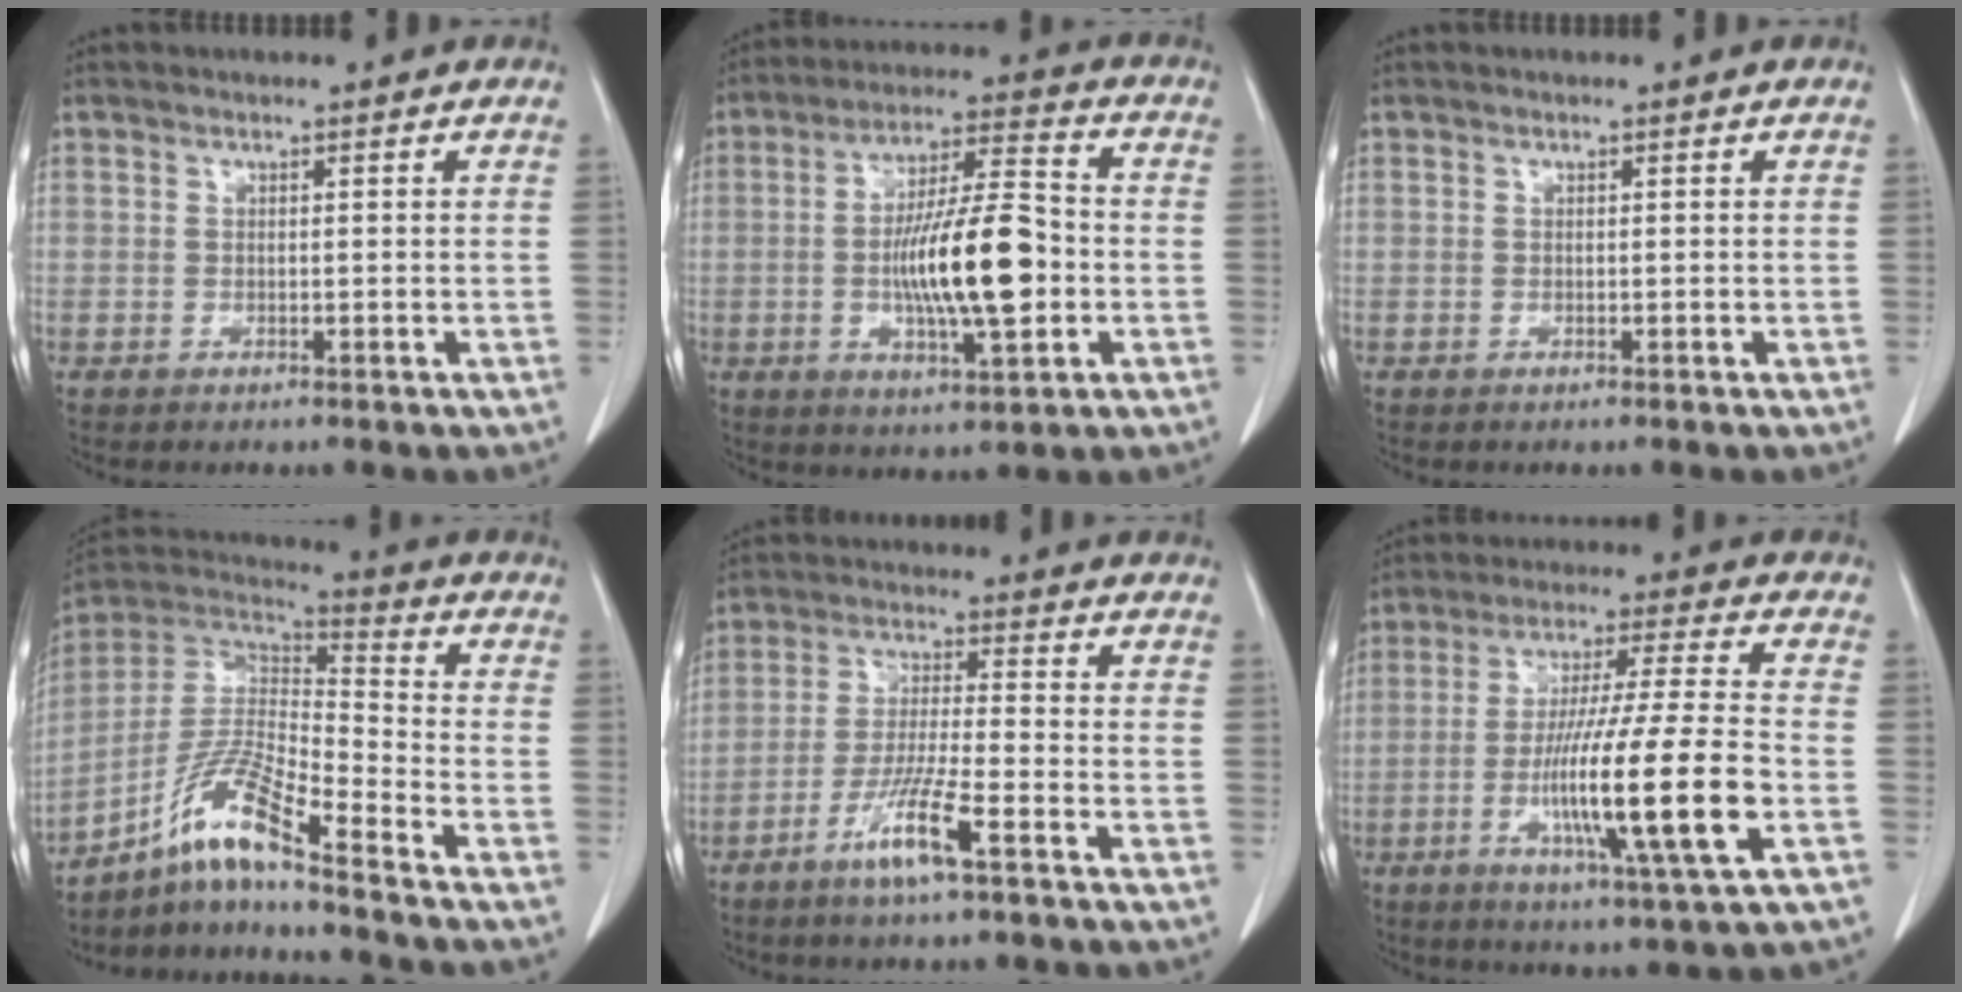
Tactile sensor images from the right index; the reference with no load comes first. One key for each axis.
{"total": 14.4, "fx": -2.1, "fy": 2.6, "fz": 14.0, "tx": -0.250, "ty": 0.002, "tz": -0.034}
{"total": 0.0}
{"total": 12.3, "fx": -8.8, "fy": -0.1, "fz": 8.7, "tx": -0.179, "ty": 0.008, "tz": -0.166}
{"total": 8.1, "fx": -4.7, "fy": -0.1, "fz": 6.6, "tx": -0.130, "ty": -0.011, "tz": -0.092}
{"total": 16.7, "fx": -4.4, "fy": -0.6, "fz": 16.1, "tx": -0.295, "ty": -0.016, "tz": -0.081}